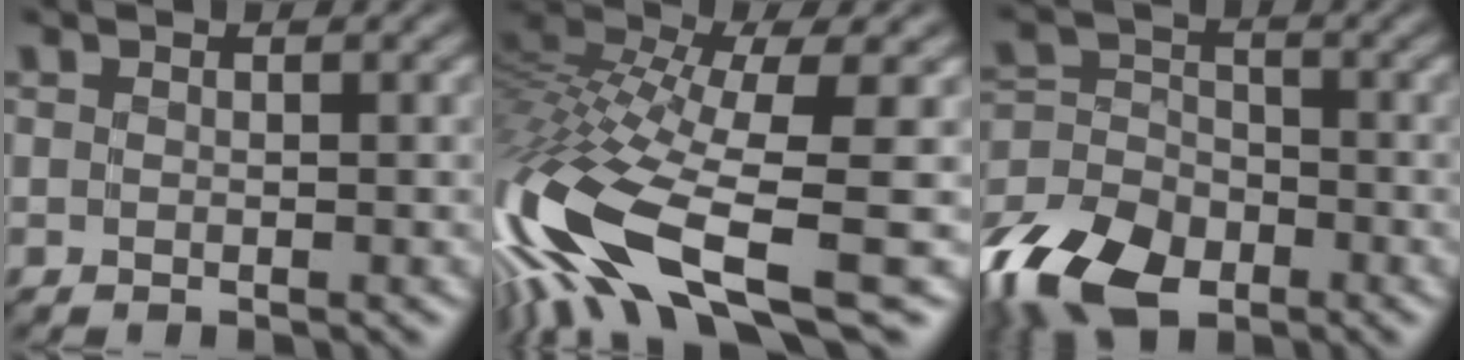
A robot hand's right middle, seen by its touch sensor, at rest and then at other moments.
{"total": 14.6, "force": [-4.9, 4.8, 12.9], "torque": [-0.300, 0.000, -0.078]}
{"total": 10.1, "force": [-7.0, 5.4, 4.9], "torque": [-0.109, -0.012, -0.148]}